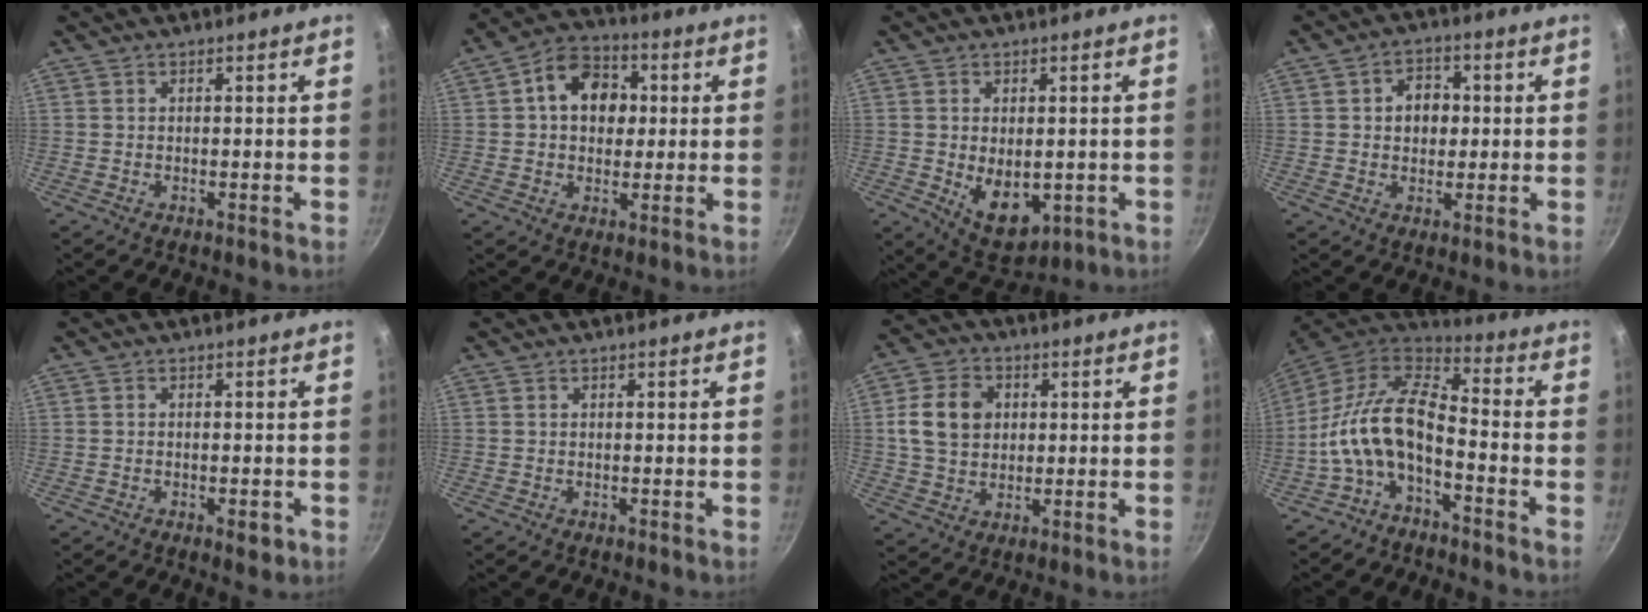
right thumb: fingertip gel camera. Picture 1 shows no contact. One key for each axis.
{"total": 11.6, "fx": 1.9, "fy": 8.8, "fz": 7.2, "tx": -0.075, "ty": 0.014, "tz": 0.016}
{"total": 9.2, "fx": -1.1, "fy": 5.8, "fz": 7.0, "tx": -0.091, "ty": -0.014, "tz": 0.006}
{"total": 6.1, "fx": 0.6, "fy": 4.9, "fz": 3.6, "tx": -0.026, "ty": 0.005, "tz": 0.003}
{"total": 2.6, "fx": -1.1, "fy": 1.1, "fz": 2.0, "tx": -0.029, "ty": 0.005, "tz": -0.013}
{"total": 0.0}
{"total": 10.3, "fx": 1.9, "fy": 8.2, "fz": 6.1, "tx": -0.091, "ty": 0.006, "tz": 0.028}
{"total": 14.0, "fx": -4.2, "fy": 7.2, "fz": 11.3, "tx": -0.221, "ty": 0.056, "tz": -0.094}